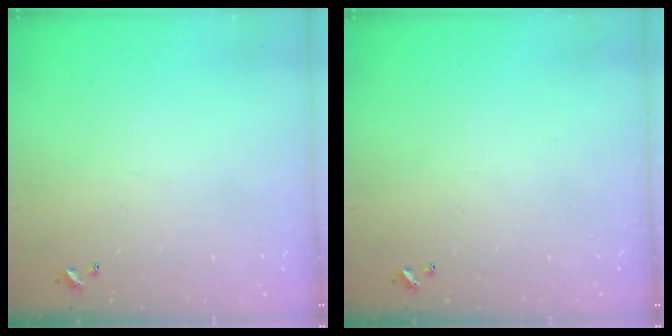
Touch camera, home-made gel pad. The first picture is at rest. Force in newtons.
{"total": 0.0}